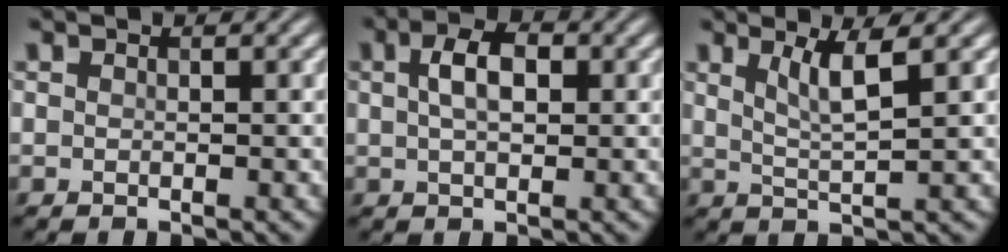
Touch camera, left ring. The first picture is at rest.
{"total": 3.6, "force": [0.9, 1.9, 2.9], "torque": [-0.057, 0.008, 0.012]}
{"total": 3.2, "force": [1.5, 0.6, 2.8], "torque": [-0.049, -0.003, 0.030]}